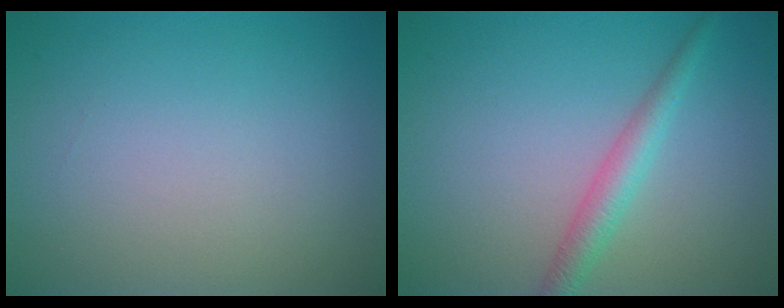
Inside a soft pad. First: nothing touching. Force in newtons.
{"total": 2.5, "press": 2.5, "slide": 0.1}